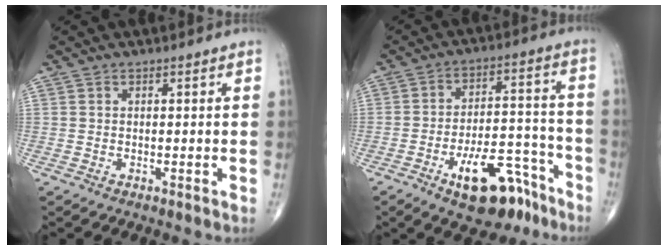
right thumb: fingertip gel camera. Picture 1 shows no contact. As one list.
[{"total": 14.8, "force": [-9.1, 6.2, 9.8], "torque": [-0.120, 0.075, -0.136]}]